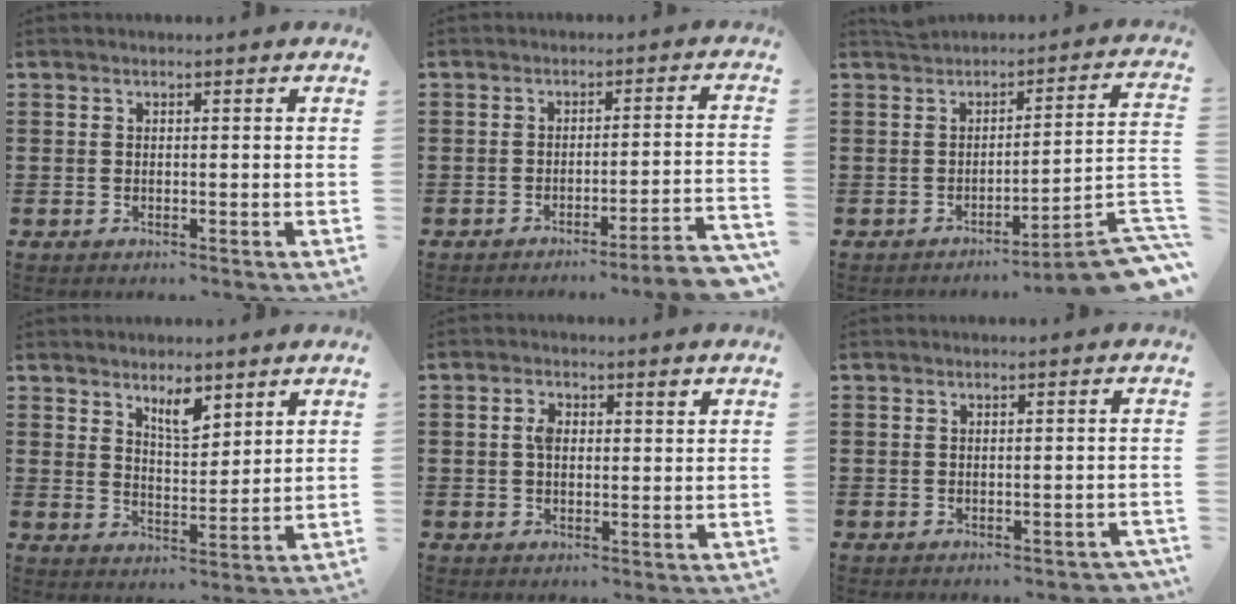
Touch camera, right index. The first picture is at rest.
{"total": 3.8, "force": [-3.1, -0.6, 2.1], "torque": [-0.037, -0.017, -0.063]}
{"total": 6.1, "force": [-3.5, 0.0, 5.0], "torque": [-0.074, -0.019, -0.069]}
{"total": 4.8, "force": [3.5, 1.7, 2.9], "torque": [-0.048, -0.007, 0.058]}
{"total": 2.9, "force": [0.6, 1.4, 2.5], "torque": [-0.043, 0.005, 0.006]}
{"total": 0.5, "force": [-0.4, 0.1, 0.3], "torque": [-0.007, -0.003, -0.007]}